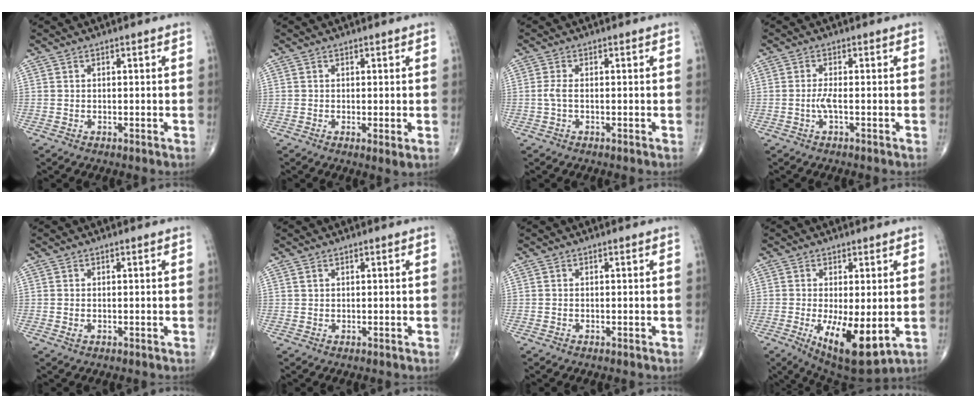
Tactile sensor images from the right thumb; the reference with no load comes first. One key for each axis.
{"total": 1.9, "fx": -0.2, "fy": 0.2, "fz": 1.9, "tx": -0.037, "ty": -0.009, "tz": -0.005}
{"total": 1.6, "fx": -0.2, "fy": 0.5, "fz": 1.5, "tx": -0.040, "ty": -0.003, "tz": -0.008}
{"total": 1.9, "fx": -0.5, "fy": 0.2, "fz": 1.8, "tx": -0.043, "ty": -0.002, "tz": -0.014}
{"total": 0.8, "fx": -0.1, "fy": 0.5, "fz": 0.6, "tx": -0.015, "ty": 0.002, "tz": -0.001}
{"total": 0.6, "fx": 0.4, "fy": 0.3, "fz": 0.2, "tx": -0.002, "ty": 0.000, "tz": 0.007}
{"total": 0.0}
{"total": 11.8, "fx": -2.5, "fy": 4.3, "fz": 10.7, "tx": -0.171, "ty": -0.027, "tz": -0.024}